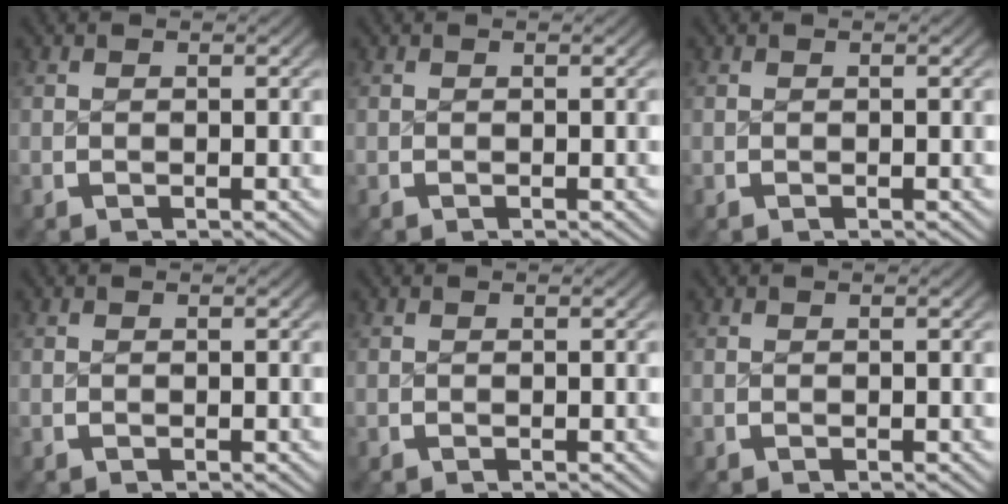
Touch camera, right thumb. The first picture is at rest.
{"total": 0.0}
{"total": 0.0}
{"total": 0.0}
{"total": 0.0}
{"total": 0.0}